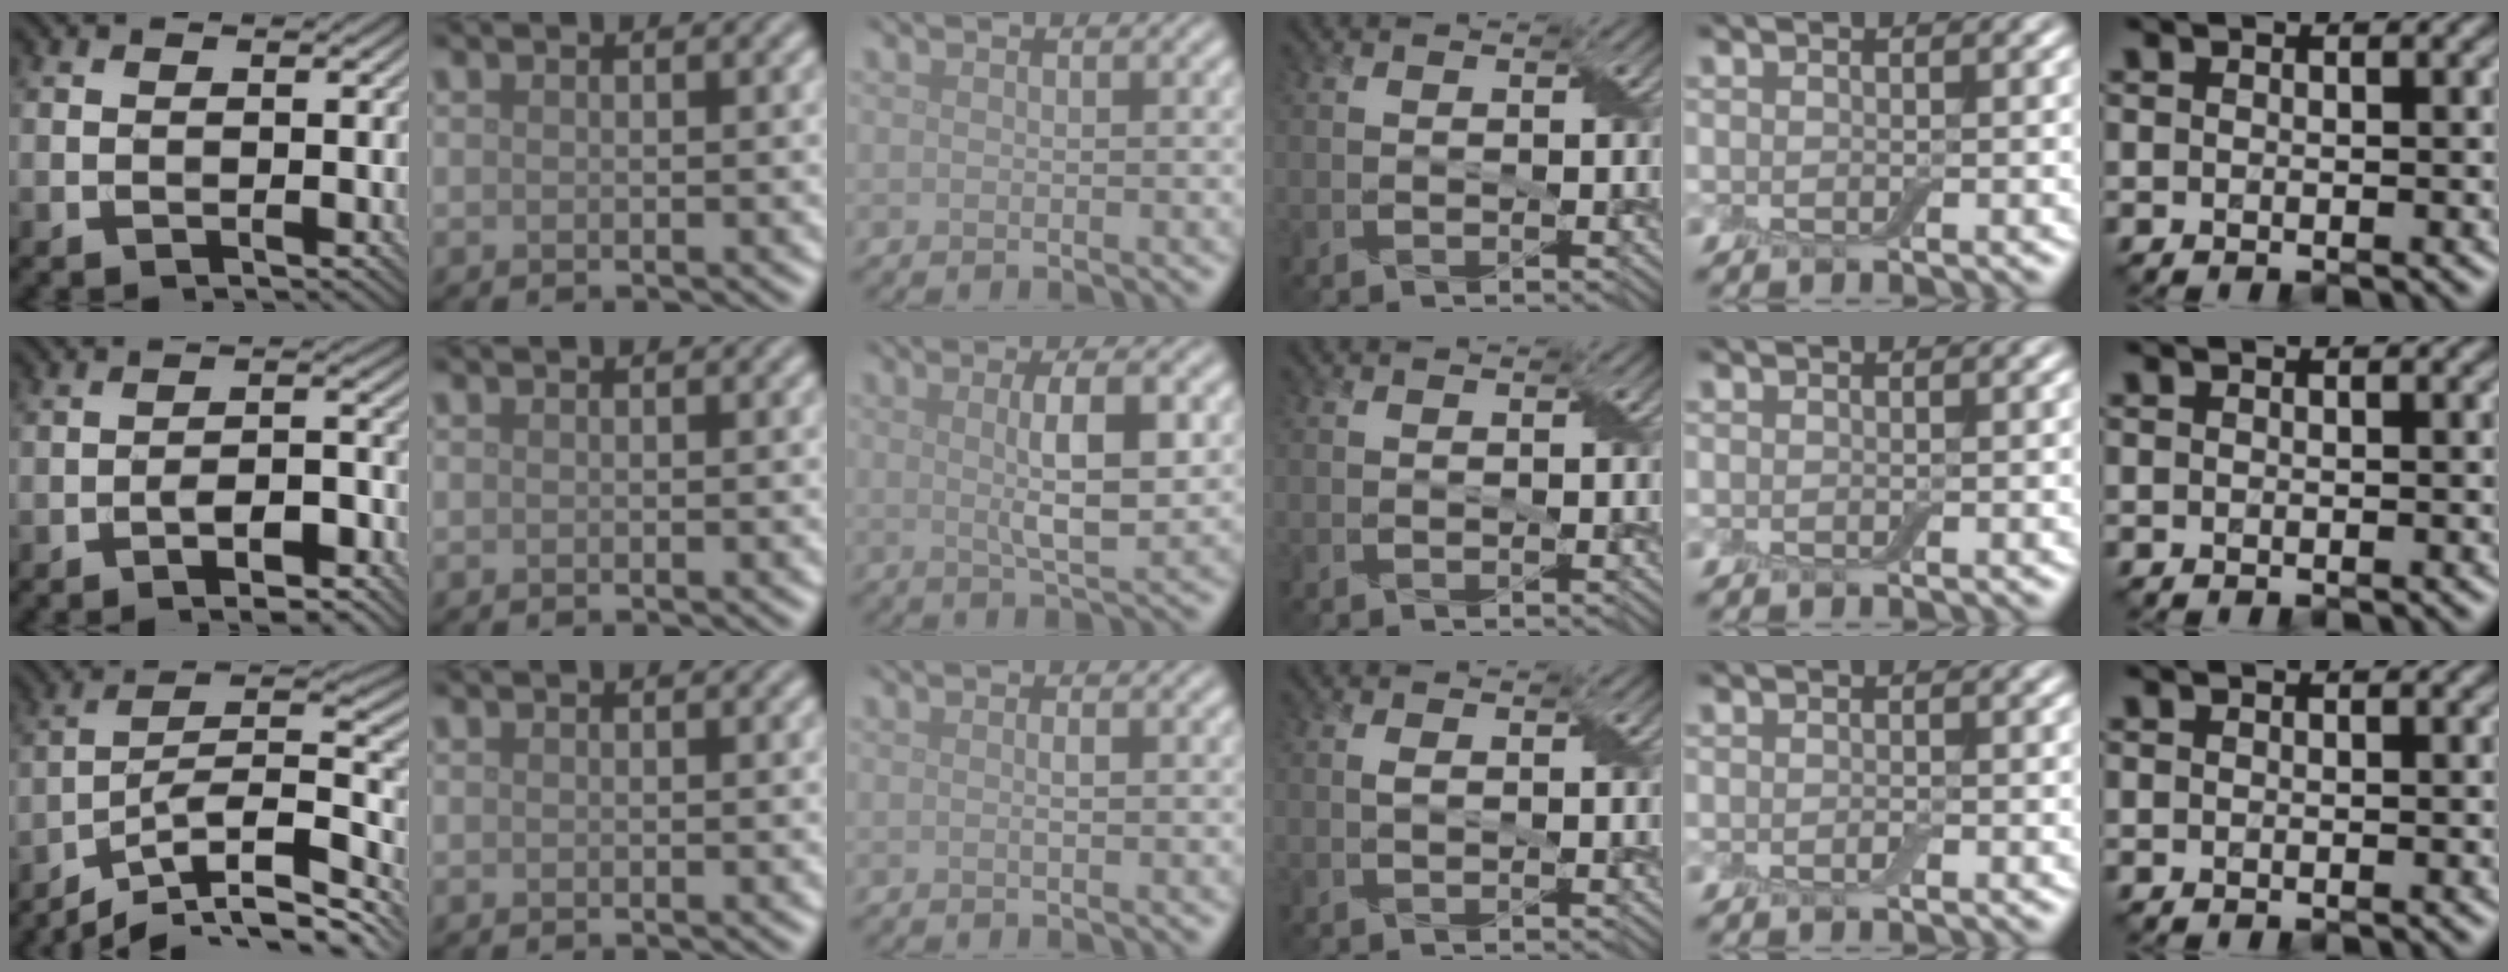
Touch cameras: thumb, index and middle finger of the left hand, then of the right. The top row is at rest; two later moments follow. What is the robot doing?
{"motion": "wrap", "object": "adhesive wrap"}